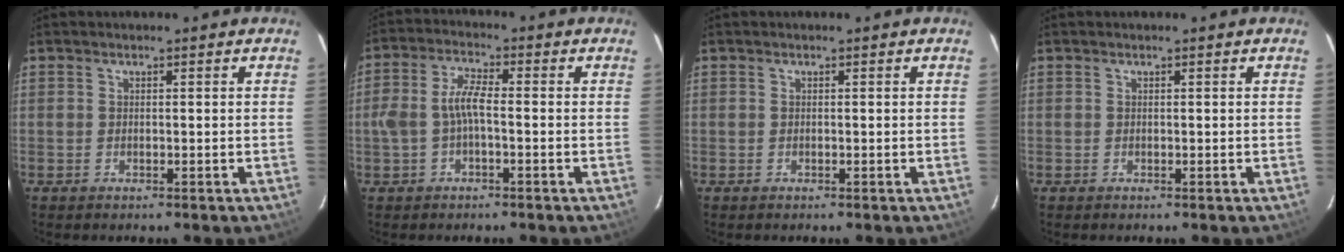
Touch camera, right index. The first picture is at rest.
{"total": 5.5, "force": [-1.2, 2.0, 4.9], "torque": [-0.107, 0.014, -0.021]}
{"total": 0.0}
{"total": 0.0}